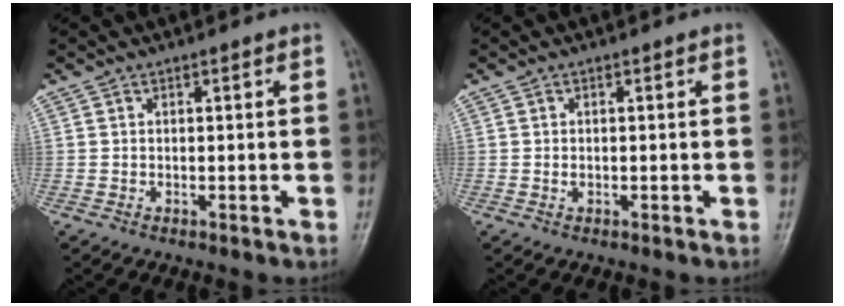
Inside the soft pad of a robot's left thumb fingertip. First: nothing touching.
{"total": 0.7, "force": [-0.1, 0.5, 0.5], "torque": [-0.007, 0.000, -0.001]}